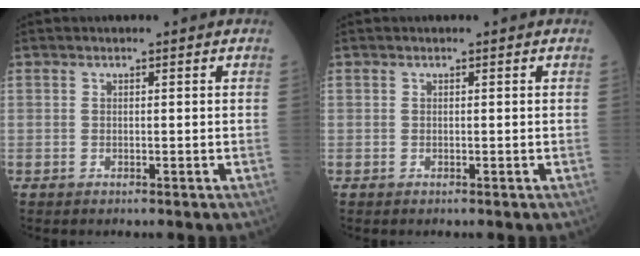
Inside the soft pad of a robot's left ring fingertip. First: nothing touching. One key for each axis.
{"total": 0.0}